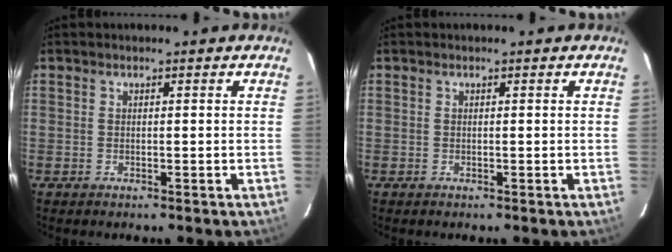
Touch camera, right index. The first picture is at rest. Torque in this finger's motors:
{"motor_torque": [0.00, 0.00, 0.01, 0.00]}